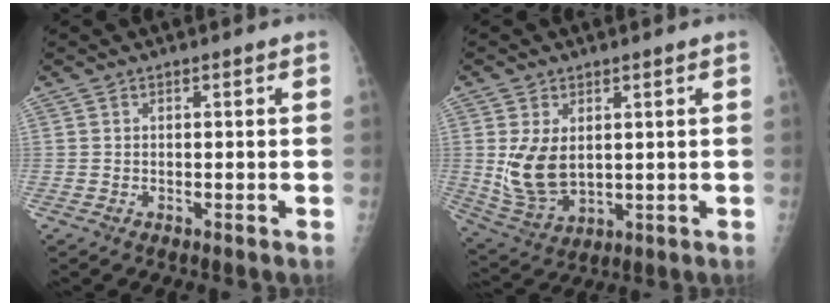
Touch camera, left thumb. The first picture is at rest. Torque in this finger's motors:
{"motor_torque": [0.38, 0.28, 0.96, -0.12, 0.15]}